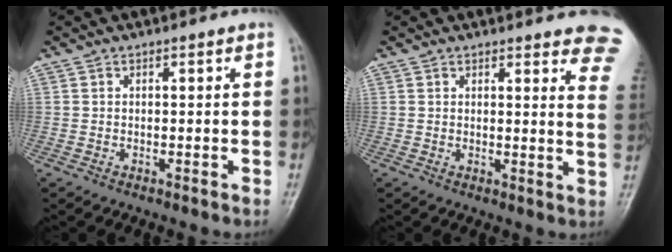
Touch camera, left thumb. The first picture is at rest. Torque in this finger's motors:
{"motor_torque": [2.37, 1.23, 1.32, -1.45, 0.02]}